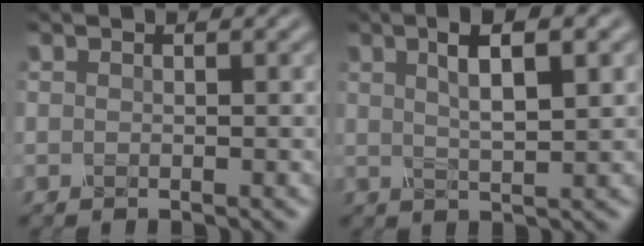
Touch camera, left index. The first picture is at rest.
{"total": 5.0, "force": [1.7, 1.2, 4.6], "torque": [-0.081, 0.005, 0.035]}